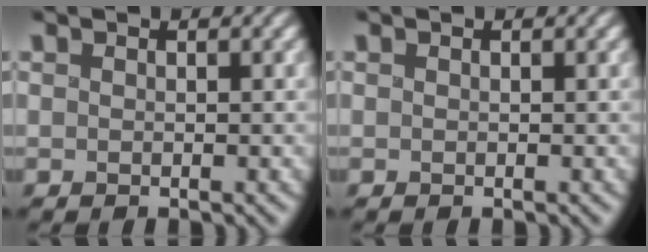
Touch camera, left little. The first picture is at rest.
{"total": 0.0}